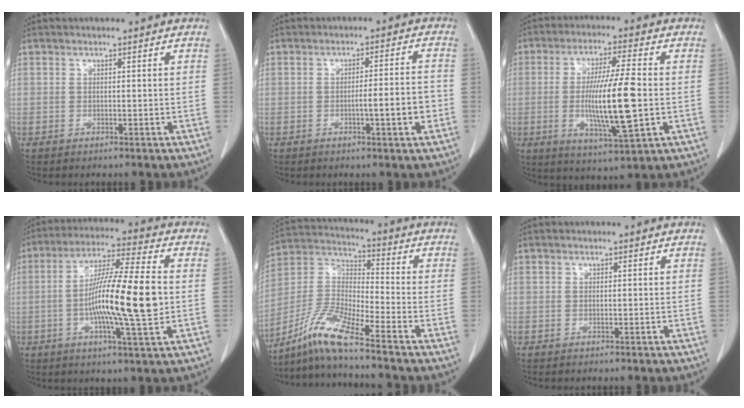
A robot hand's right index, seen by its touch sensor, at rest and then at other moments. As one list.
[{"total": 5.9, "force": [-1.7, 0.1, 5.7], "torque": [-0.081, 0.003, -0.022]}, {"total": 13.9, "force": [-1.4, 1.1, 13.7], "torque": [-0.256, -0.013, -0.025]}, {"total": 15.6, "force": [-1.5, 0.7, 15.5], "torque": [-0.273, 0.000, -0.031]}, {"total": 9.8, "force": [-8.0, -0.4, 5.6], "torque": [-0.131, 0.001, -0.158]}, {"total": 0.0}]